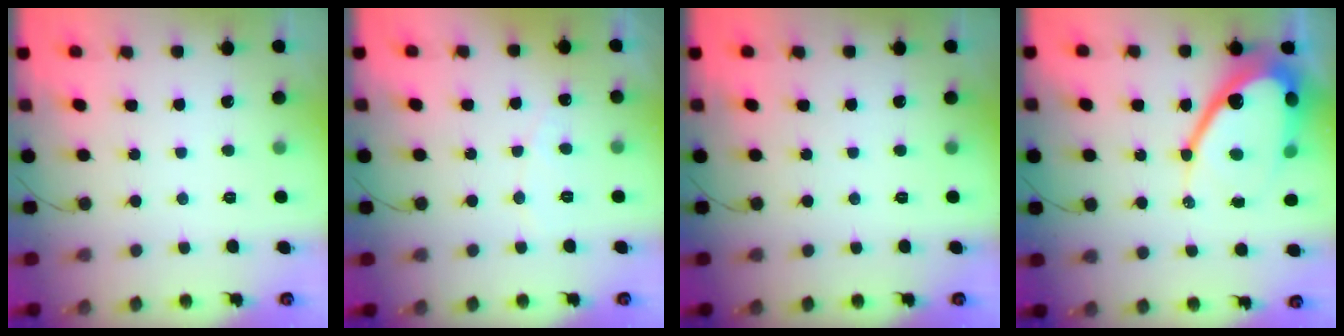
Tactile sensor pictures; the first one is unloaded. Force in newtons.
{"total": 2.8, "press": 2.8, "slide": 0.2}
{"total": 0.0}
{"total": 18.7, "press": 18.6, "slide": 1.7}